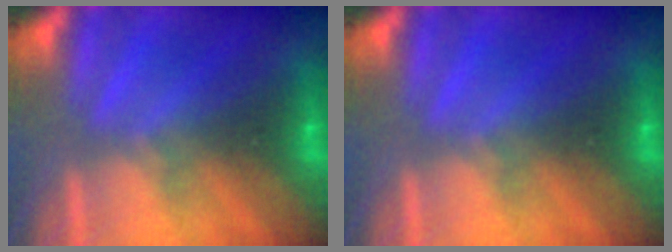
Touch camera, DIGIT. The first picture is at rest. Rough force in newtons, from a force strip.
{"total": 0.0}